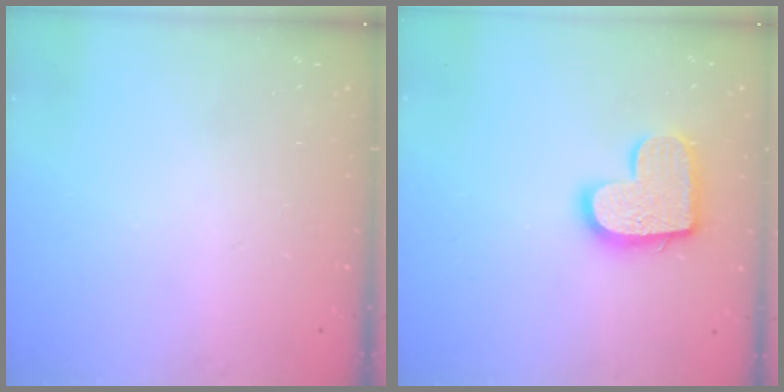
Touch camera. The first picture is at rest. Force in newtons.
{"total": 14.6, "press": 14.6, "slide": 0.9}